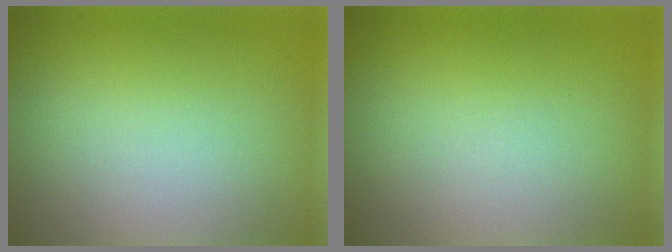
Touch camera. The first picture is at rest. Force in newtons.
{"total": 0.0}